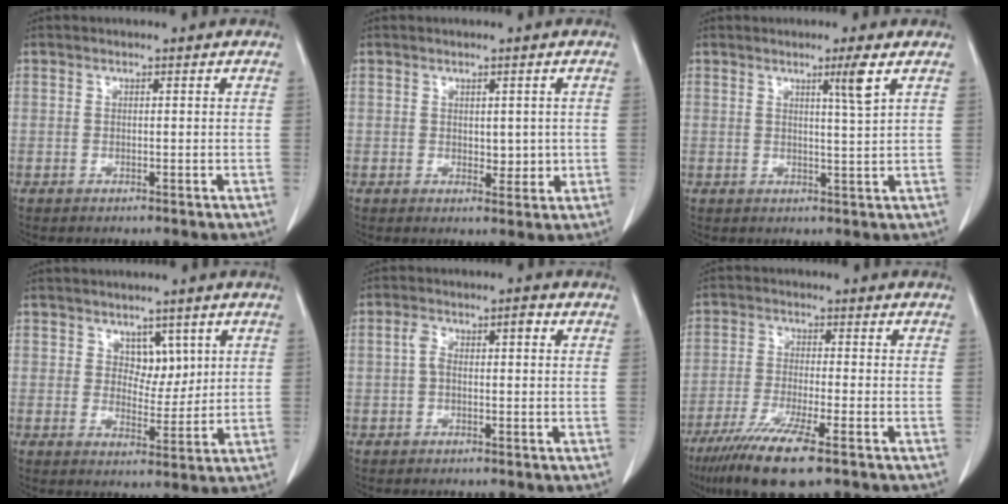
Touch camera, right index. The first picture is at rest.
{"total": 2.9, "force": [0.3, 1.7, 2.4], "torque": [-0.028, -0.006, 0.010]}
{"total": 3.7, "force": [1.9, -1.0, 3.0], "torque": [-0.052, -0.011, 0.036]}
{"total": 4.3, "force": [1.9, 2.6, 2.8], "torque": [-0.034, -0.003, 0.034]}
{"total": 3.9, "force": [0.5, 1.8, 3.4], "torque": [-0.072, 0.031, 0.007]}
{"total": 10.4, "force": [-6.7, 0.8, 7.9], "torque": [-0.146, -0.028, -0.112]}